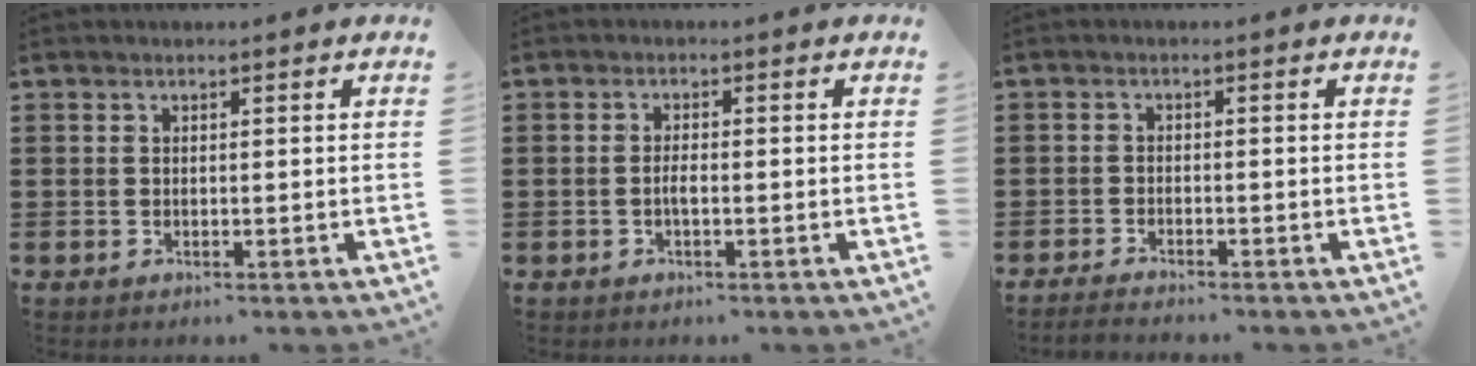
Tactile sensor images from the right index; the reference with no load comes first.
{"total": 1.5, "force": [-0.6, 0.4, 1.3], "torque": [-0.024, 0.002, -0.011]}
{"total": 1.6, "force": [-1.6, -0.1, 0.1], "torque": [-0.004, 0.001, -0.032]}